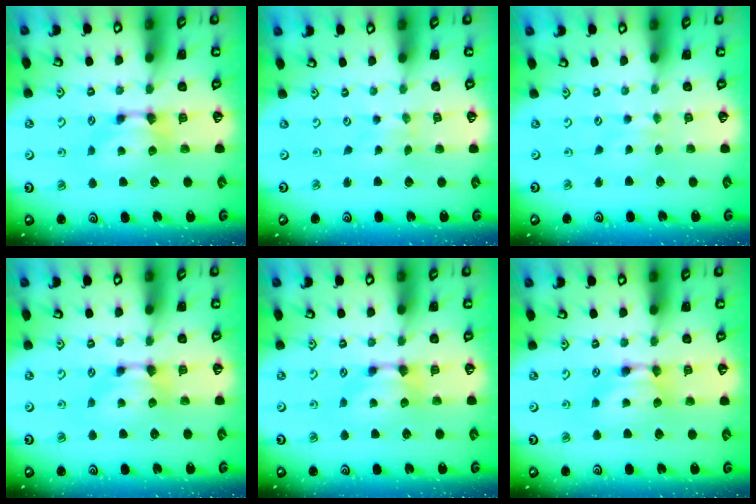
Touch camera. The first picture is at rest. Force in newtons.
{"total": 3.2, "press": 3.2, "slide": 0.0}
{"total": 2.8, "press": 2.7, "slide": 0.4}
{"total": 0.0}
{"total": 0.0}
{"total": 1.7, "press": 1.7, "slide": 0.1}